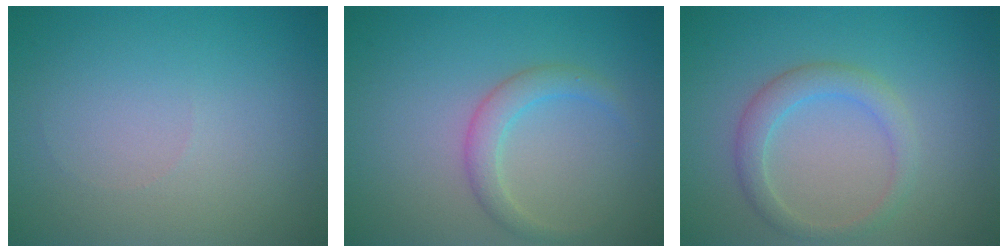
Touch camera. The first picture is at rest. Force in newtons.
{"total": 2.3, "press": 2.3, "slide": 0.0}
{"total": 2.6, "press": 2.6, "slide": 0.3}